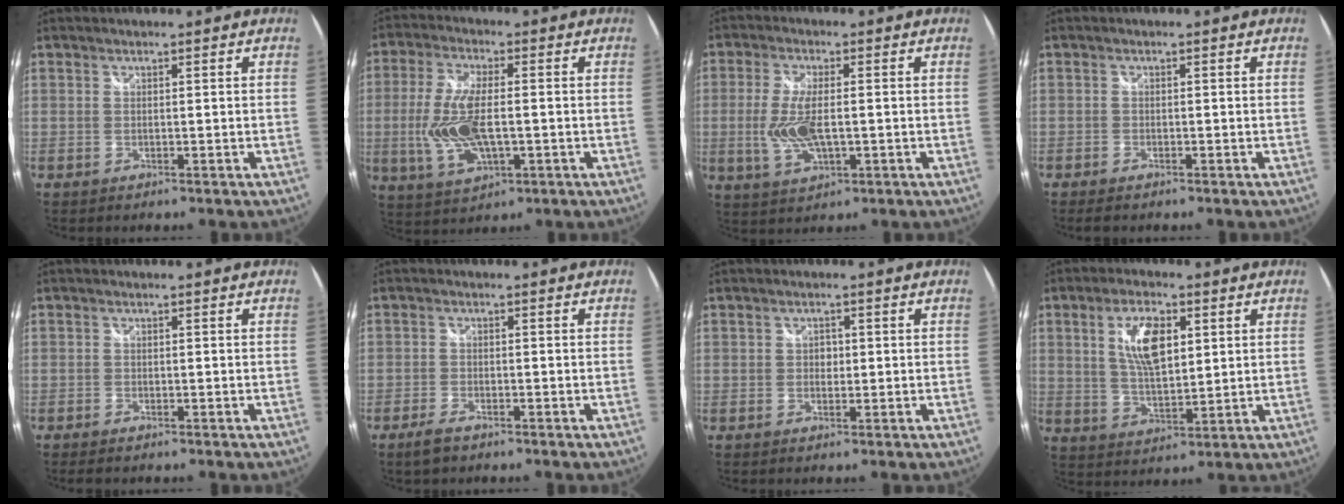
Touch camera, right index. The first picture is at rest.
{"total": 12.2, "force": [-1.5, 5.1, 10.9], "torque": [-0.227, -0.007, -0.025]}
{"total": 8.6, "force": [-1.0, 3.5, 7.8], "torque": [-0.161, -0.009, -0.016]}
{"total": 1.9, "force": [-1.5, 0.6, 0.9], "torque": [-0.022, -0.006, -0.028]}
{"total": 1.5, "force": [-1.3, 0.5, 0.7], "torque": [-0.017, -0.006, -0.024]}
{"total": 3.3, "force": [-2.5, 1.2, 1.8], "torque": [-0.049, -0.003, -0.048]}
{"total": 1.5, "force": [-0.2, 1.4, 0.5], "torque": [-0.006, 0.002, -0.004]}
{"total": 9.3, "force": [3.0, 4.1, 7.8], "torque": [-0.147, 0.007, 0.059]}